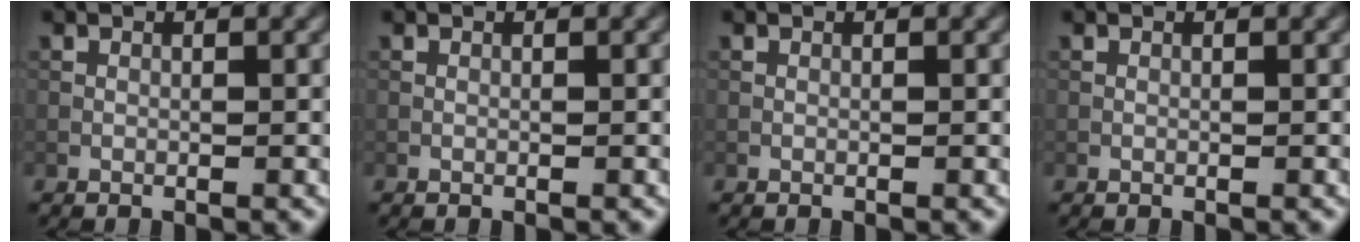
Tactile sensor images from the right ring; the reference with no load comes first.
{"total": 0.0}
{"total": 0.0}
{"total": 0.0}